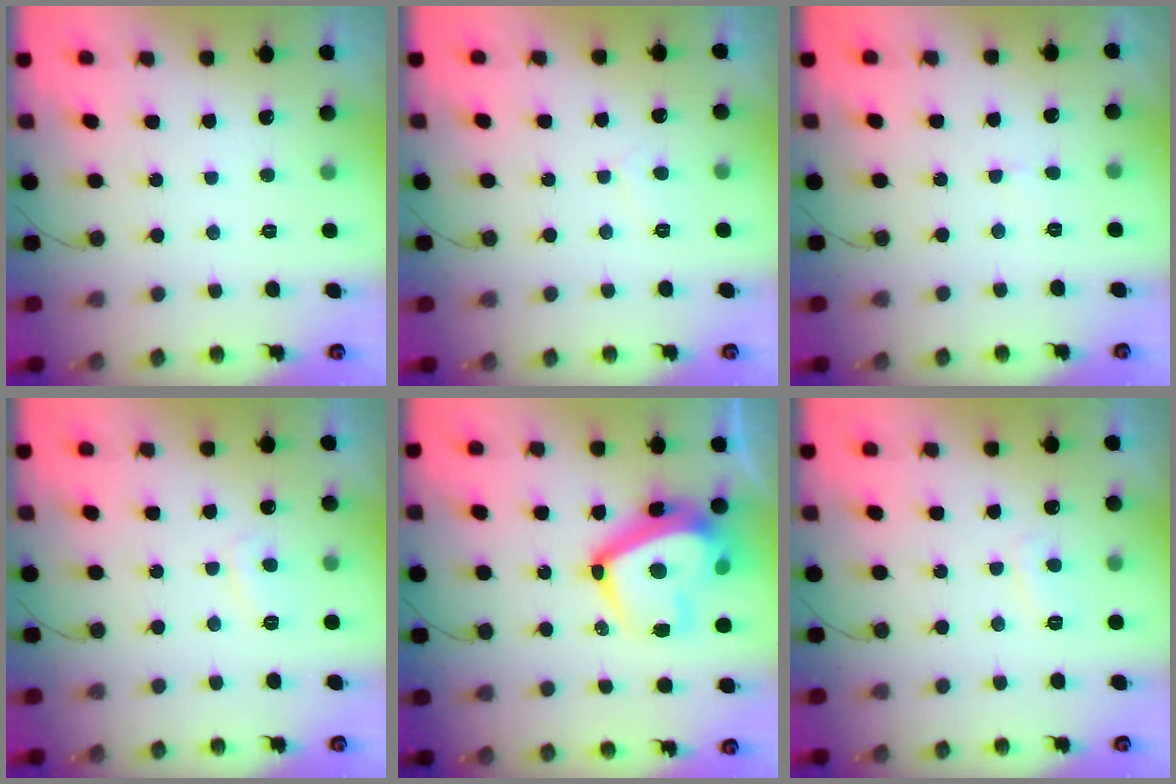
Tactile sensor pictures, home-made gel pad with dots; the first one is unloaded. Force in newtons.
{"total": 3.4, "press": 3.4, "slide": 0.4}
{"total": 2.6, "press": 2.6, "slide": 0.2}
{"total": 2.9, "press": 2.9, "slide": 0.1}
{"total": 18.9, "press": 18.8, "slide": 2.1}
{"total": 2.9, "press": 2.9, "slide": 0.3}